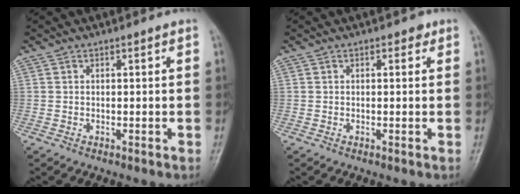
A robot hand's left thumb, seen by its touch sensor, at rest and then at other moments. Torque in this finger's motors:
{"motor_torque": [0.05, -0.05, 0.00, -0.10, -0.01]}